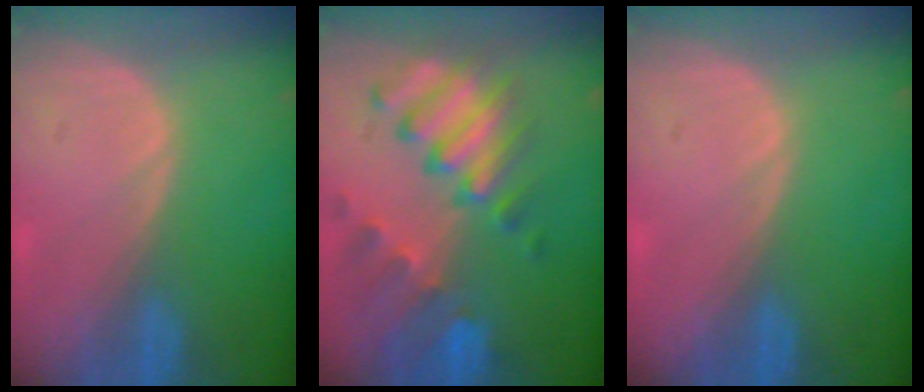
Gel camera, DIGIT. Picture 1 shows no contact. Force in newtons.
{"total": 10.2, "press": 8.9, "slide": 5.0}
{"total": 0.0}